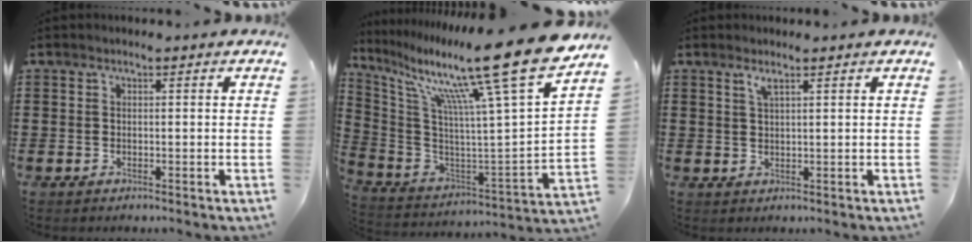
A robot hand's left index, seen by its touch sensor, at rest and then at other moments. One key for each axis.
{"total": 18.1, "fx": 12.8, "fy": 0.0, "fz": 12.8, "tx": -0.243, "ty": -0.099, "tz": 0.191}
{"total": 1.9, "fx": 1.3, "fy": 0.2, "fz": 1.4, "tx": -0.030, "ty": 0.001, "tz": 0.022}